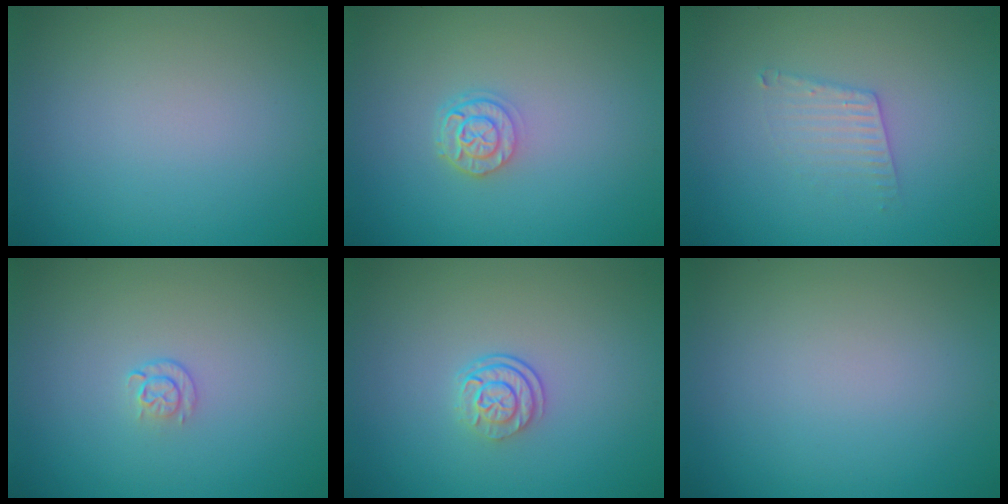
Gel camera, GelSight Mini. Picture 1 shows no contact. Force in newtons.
{"total": 2.3, "press": 1.9, "slide": 1.4}
{"total": 2.0, "press": 2.0, "slide": 0.1}
{"total": 1.1, "press": 0.6, "slide": 0.9}
{"total": 2.4, "press": 1.8, "slide": 1.6}
{"total": 0.0}